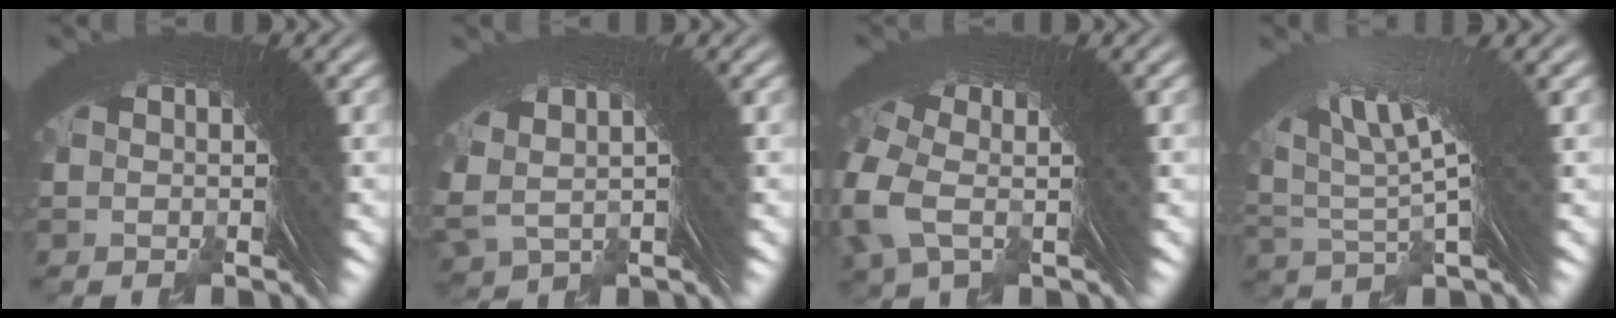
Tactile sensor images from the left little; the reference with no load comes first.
{"total": 3.6, "force": [1.5, 2.2, 2.4], "torque": [-0.060, -0.003, 0.038]}
{"total": 3.8, "force": [0.4, 2.3, 3.1], "torque": [-0.084, -0.009, 0.010]}
{"total": 6.9, "force": [3.4, 2.0, 5.7], "torque": [-0.090, 0.014, 0.055]}